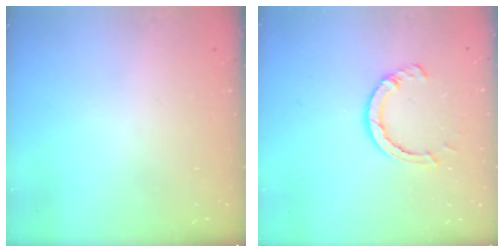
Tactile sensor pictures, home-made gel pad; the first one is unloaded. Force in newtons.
{"total": 5.7, "press": 5.6, "slide": 0.7}